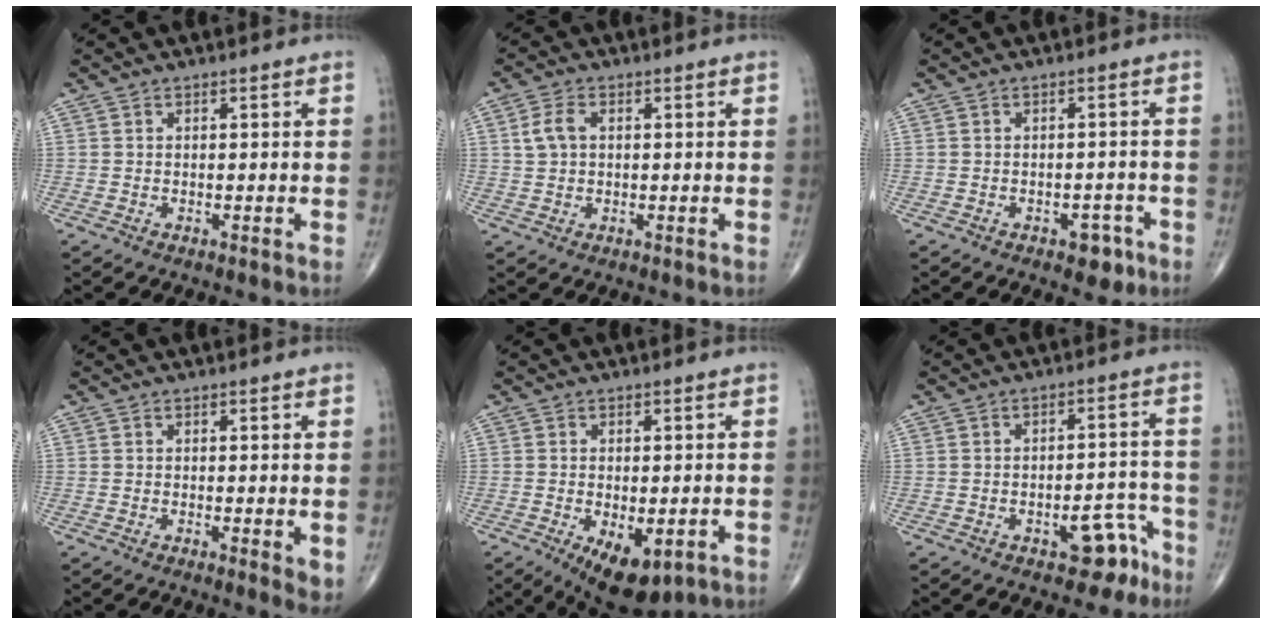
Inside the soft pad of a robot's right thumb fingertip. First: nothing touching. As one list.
[{"total": 3.9, "force": [0.9, 2.6, 2.9], "torque": [-0.063, 0.007, 0.016]}, {"total": 3.9, "force": [-2.2, 2.3, 2.3], "torque": [-0.012, 0.015, -0.025]}, {"total": 3.3, "force": [0.0, 0.9, 3.2], "torque": [-0.046, -0.013, -0.001]}, {"total": 9.3, "force": [-3.8, 4.5, 7.3], "torque": [-0.104, -0.009, -0.047]}, {"total": 7.1, "force": [-4.3, 3.5, 4.4], "torque": [-0.029, 0.045, -0.051]}]